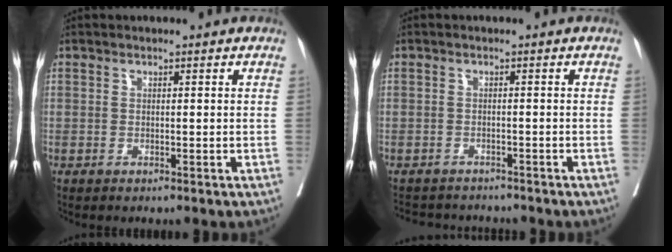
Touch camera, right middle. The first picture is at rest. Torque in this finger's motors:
{"motor_torque": [-0.26, -0.10, -0.40, -0.06]}